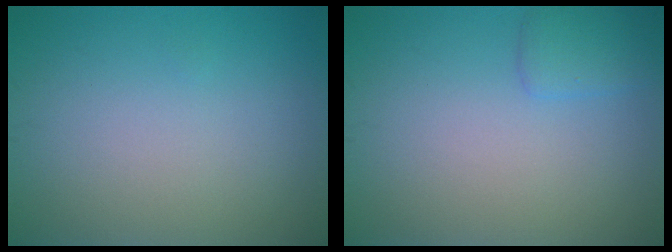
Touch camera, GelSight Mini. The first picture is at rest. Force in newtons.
{"total": 1.6, "press": 1.6, "slide": 0.1}